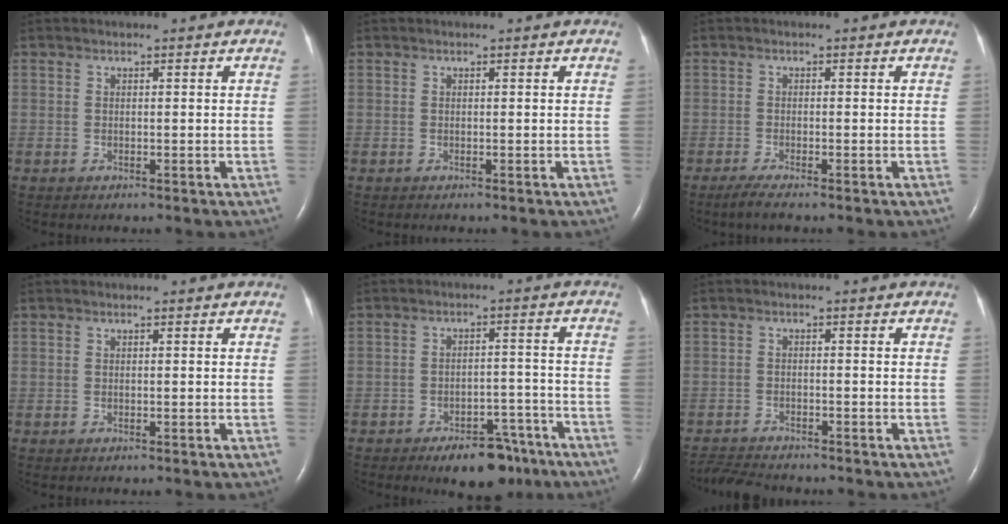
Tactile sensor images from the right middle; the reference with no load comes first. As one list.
[{"total": 0.0}, {"total": 2.4, "force": [-1.8, 0.1, 1.6], "torque": [-0.040, -0.009, -0.035]}, {"total": 0.0}, {"total": 8.9, "force": [-6.5, 3.8, 4.7], "torque": [-0.053, 0.013, -0.093]}, {"total": 5.4, "force": [-5.2, 0.7, 1.3], "torque": [-0.025, -0.016, -0.086]}]